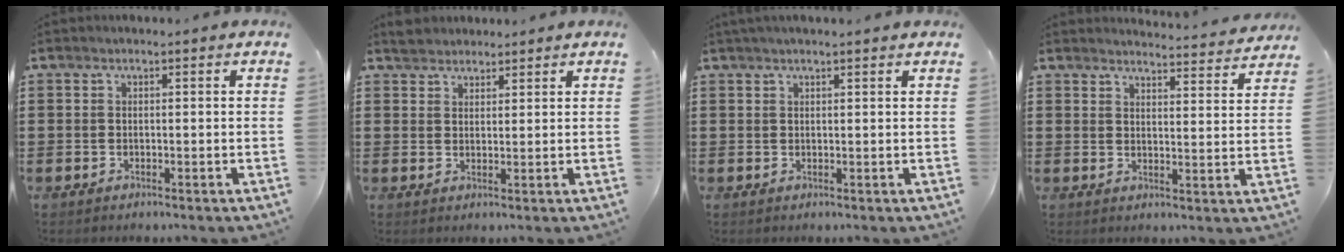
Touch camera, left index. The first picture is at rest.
{"total": 2.4, "force": [2.2, 0.9, -0.1], "torque": [-0.004, 0.006, 0.044]}
{"total": 1.4, "force": [1.1, 0.0, 0.8], "torque": [-0.017, 0.001, 0.020]}
{"total": 3.6, "force": [3.6, -0.2, 0.3], "torque": [-0.013, -0.028, 0.060]}